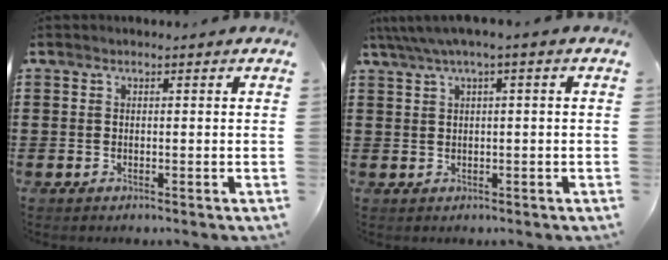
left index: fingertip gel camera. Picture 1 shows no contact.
{"total": 2.1, "force": [0.1, 0.1, 2.1], "torque": [-0.037, -0.001, 0.000]}